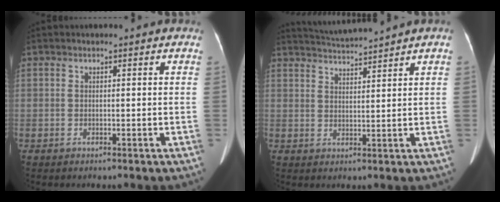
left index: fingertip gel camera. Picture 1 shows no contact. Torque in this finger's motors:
{"motor_torque": [0.05, -0.47, -0.06, 0.03]}